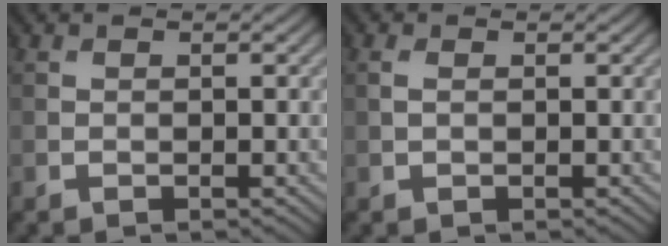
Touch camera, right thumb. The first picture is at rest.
{"total": 1.1, "force": [0.2, 0.6, 0.8], "torque": [-0.025, 0.004, 0.003]}